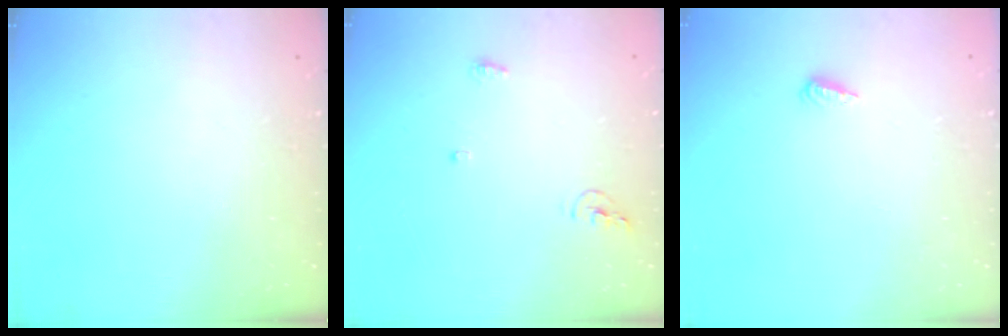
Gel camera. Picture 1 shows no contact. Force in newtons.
{"total": 4.8, "press": 4.7, "slide": 0.8}
{"total": 4.1, "press": 4.1, "slide": 0.5}